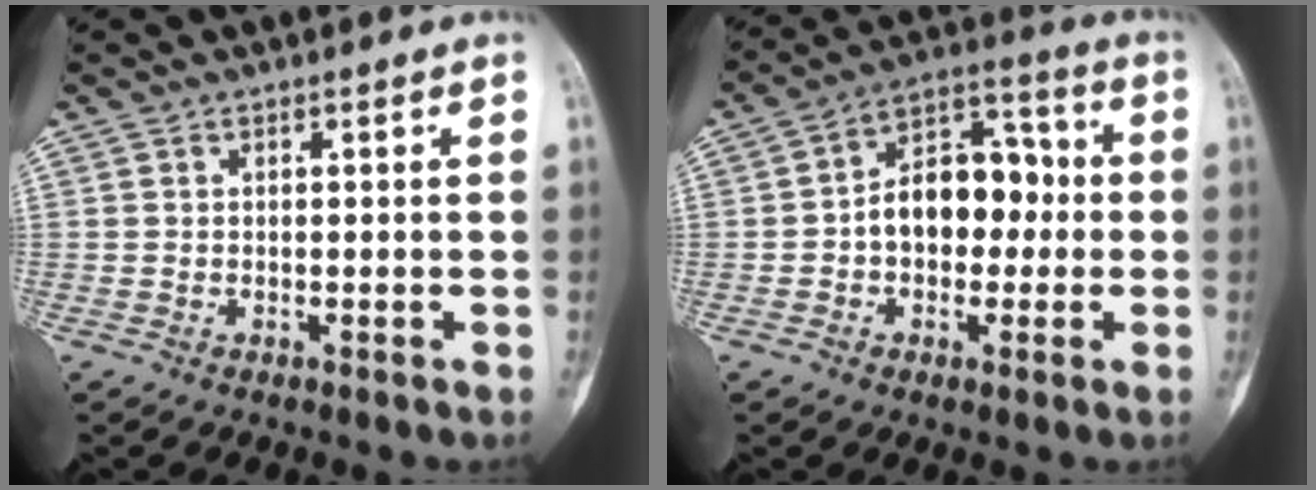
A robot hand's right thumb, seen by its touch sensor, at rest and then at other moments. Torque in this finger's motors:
{"motor_torque": [0.01, 0.36, 0.62, -0.57, 0.10]}